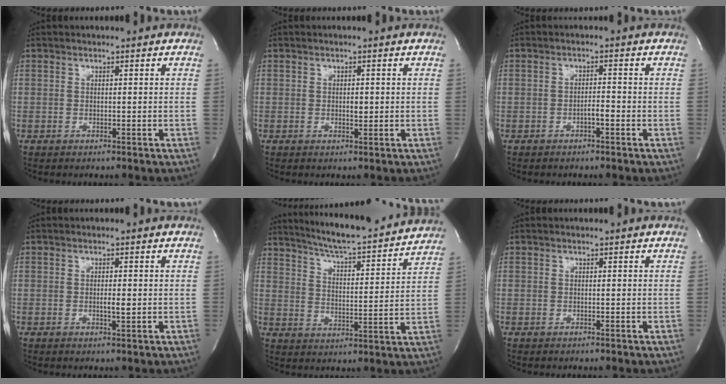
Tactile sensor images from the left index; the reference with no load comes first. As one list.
[{"total": 1.2, "force": [0.0, 0.6, 1.0], "torque": [-0.015, -0.001, 0.002]}, {"total": 1.6, "force": [-0.9, 0.2, 1.4], "torque": [-0.023, 0.002, -0.016]}, {"total": 1.5, "force": [-0.1, 0.3, 1.4], "torque": [-0.027, -0.002, -0.001]}, {"total": 18.9, "force": [17.4, 1.6, 7.3], "torque": [-0.115, -0.012, 0.243]}, {"total": 0.0}]